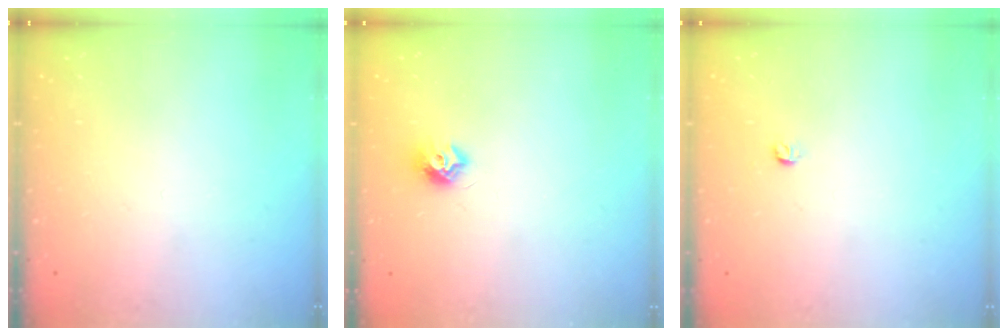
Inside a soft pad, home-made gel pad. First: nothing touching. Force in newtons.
{"total": 7.3, "press": 7.3, "slide": 0.3}
{"total": 3.2, "press": 3.2, "slide": 0.4}